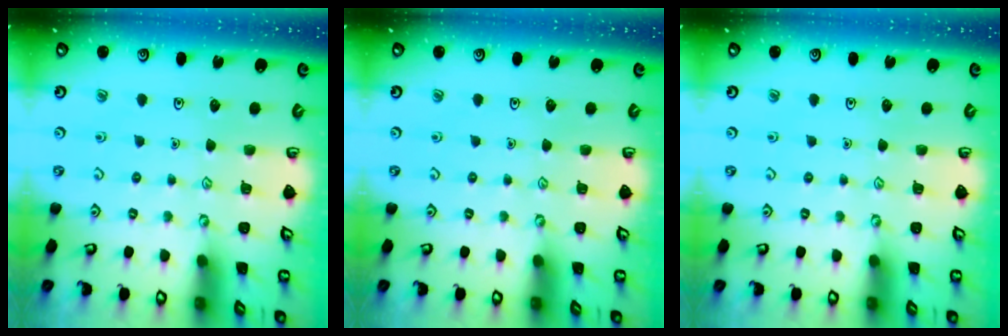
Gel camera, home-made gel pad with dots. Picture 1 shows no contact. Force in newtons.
{"total": 0.0}
{"total": 0.0}